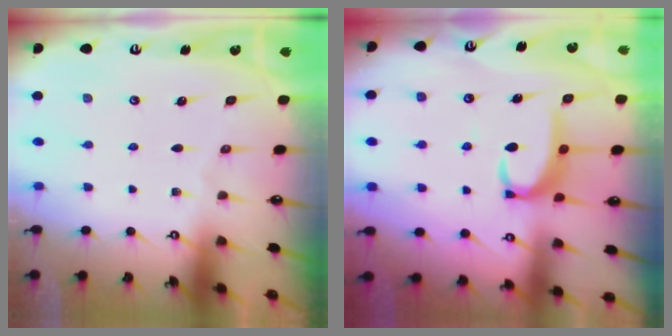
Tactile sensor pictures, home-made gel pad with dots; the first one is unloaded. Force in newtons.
{"total": 4.9, "press": 4.7, "slide": 1.1}